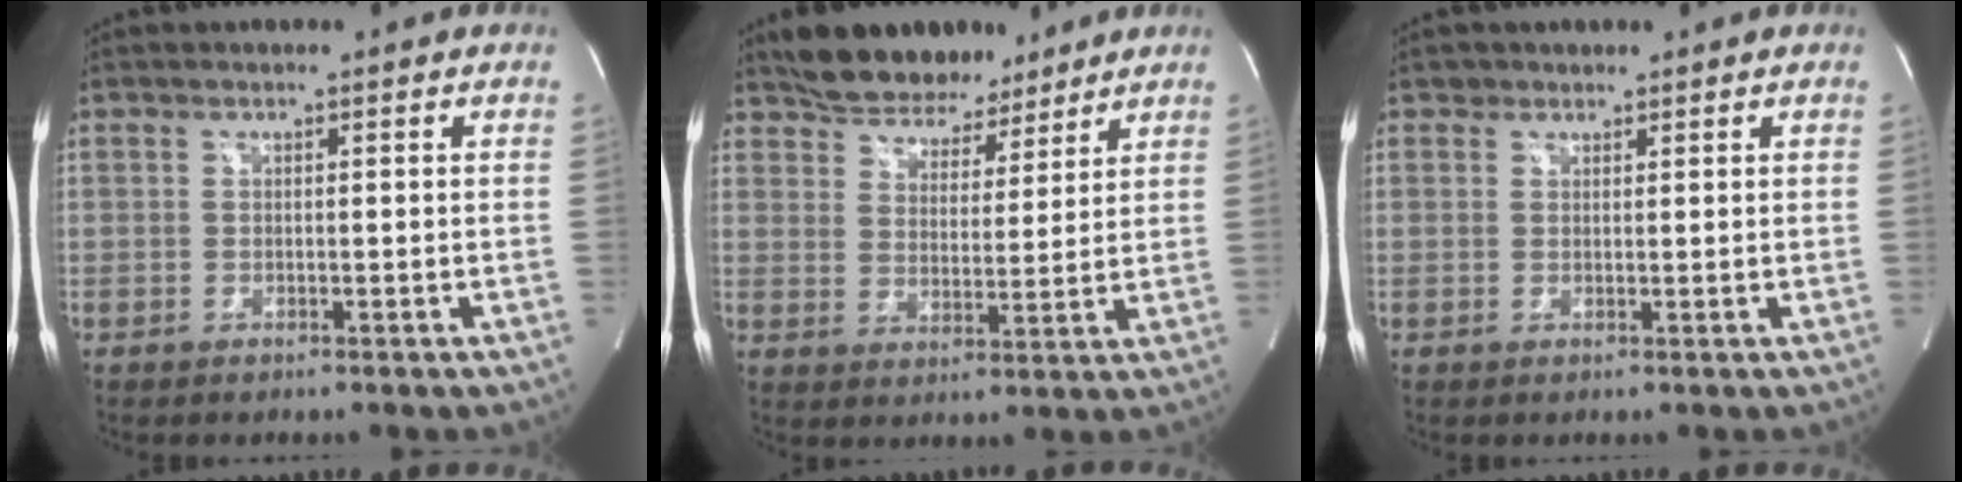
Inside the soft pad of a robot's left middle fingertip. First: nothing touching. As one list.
[{"total": 10.4, "force": [8.9, 4.3, 3.1], "torque": [-0.043, 0.013, 0.146]}, {"total": 1.1, "force": [0.8, 0.8, -0.2], "torque": [0.010, 0.003, 0.008]}]